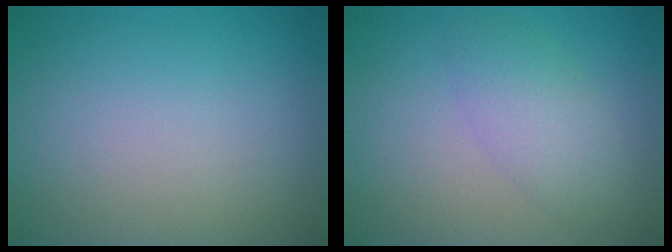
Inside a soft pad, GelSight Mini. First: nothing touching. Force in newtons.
{"total": 3.2, "press": 3.2, "slide": 0.1}